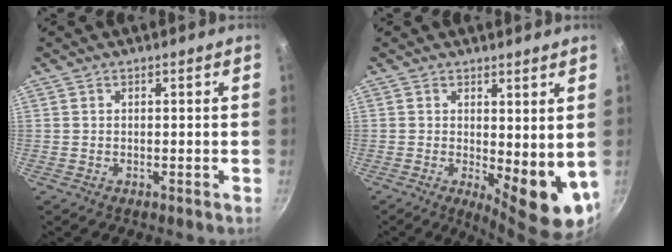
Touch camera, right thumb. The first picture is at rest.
{"total": 10.0, "force": [0.5, 4.2, 9.0], "torque": [-0.099, -0.019, 0.017]}